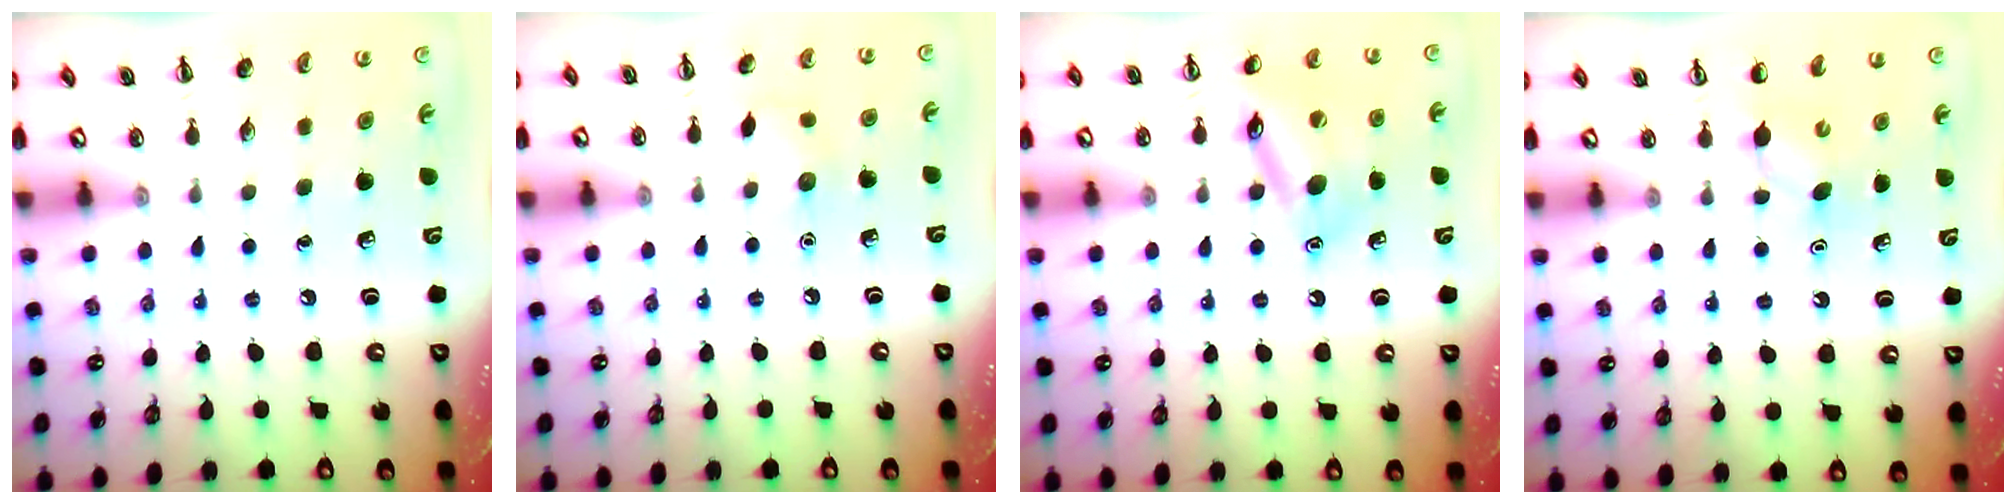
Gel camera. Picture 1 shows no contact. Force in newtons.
{"total": 7.0, "press": 6.9, "slide": 1.3}
{"total": 14.1, "press": 14.0, "slide": 1.6}
{"total": 3.7, "press": 3.4, "slide": 1.3}